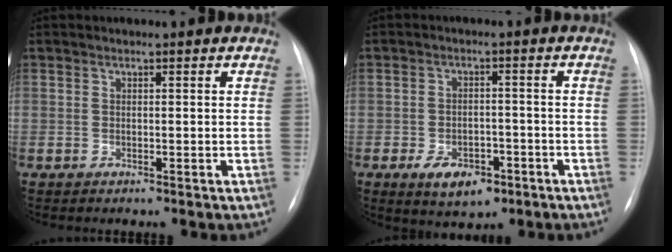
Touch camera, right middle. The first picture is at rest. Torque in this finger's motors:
{"motor_torque": [0.93, -0.73, 0.16, 0.04]}